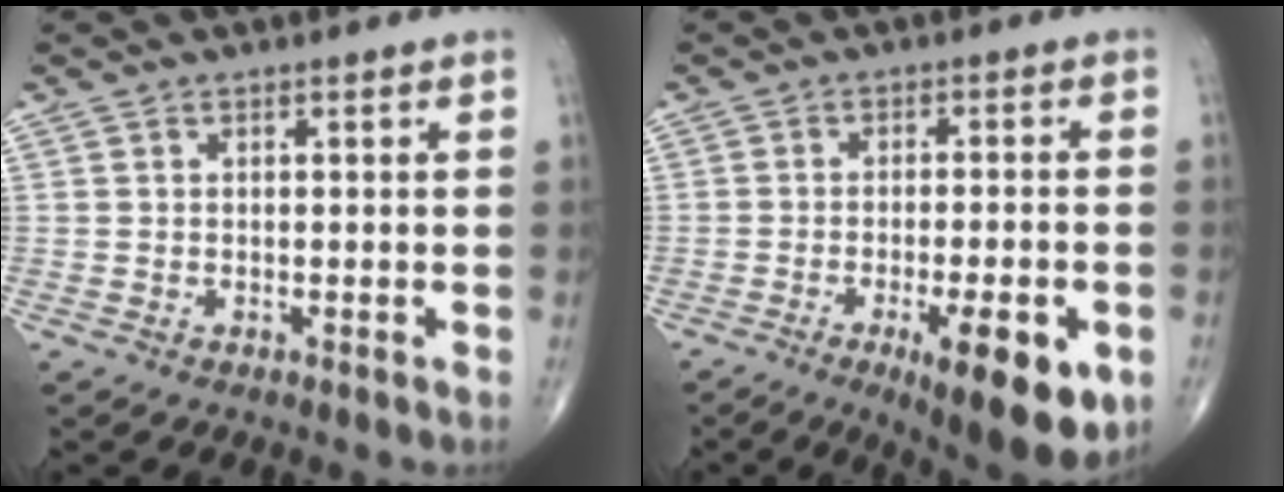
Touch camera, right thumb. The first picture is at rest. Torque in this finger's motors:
{"motor_torque": [1.71, 1.97, 0.48, -0.64, 0.31]}